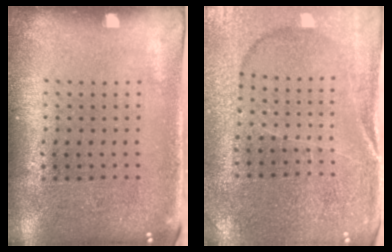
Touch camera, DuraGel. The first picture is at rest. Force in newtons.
{"total": 1.5, "press": 1.5, "slide": 0.2}